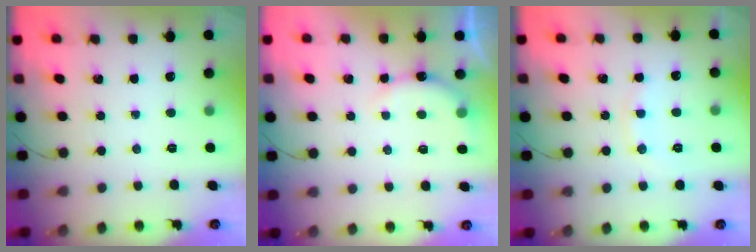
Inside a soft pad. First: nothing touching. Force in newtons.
{"total": 6.2, "press": 6.2, "slide": 0.7}
{"total": 6.9, "press": 6.8, "slide": 0.9}